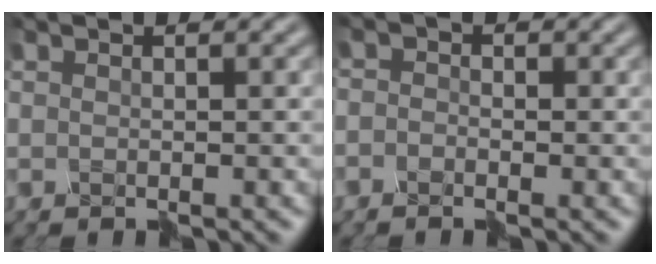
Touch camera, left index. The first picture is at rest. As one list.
[{"total": 1.7, "force": [-1.4, 0.9, -0.2], "torque": [0.018, 0.012, -0.029]}]